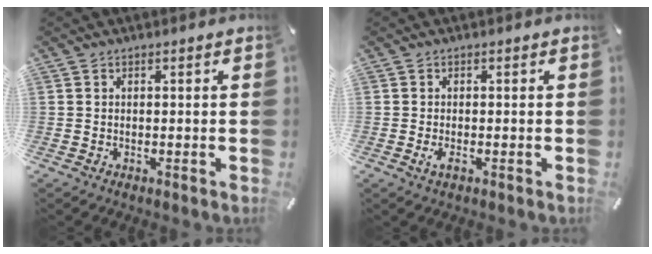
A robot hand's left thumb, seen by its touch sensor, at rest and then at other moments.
{"total": 1.8, "force": [-0.6, 0.6, 1.5], "torque": [-0.033, -0.004, -0.012]}